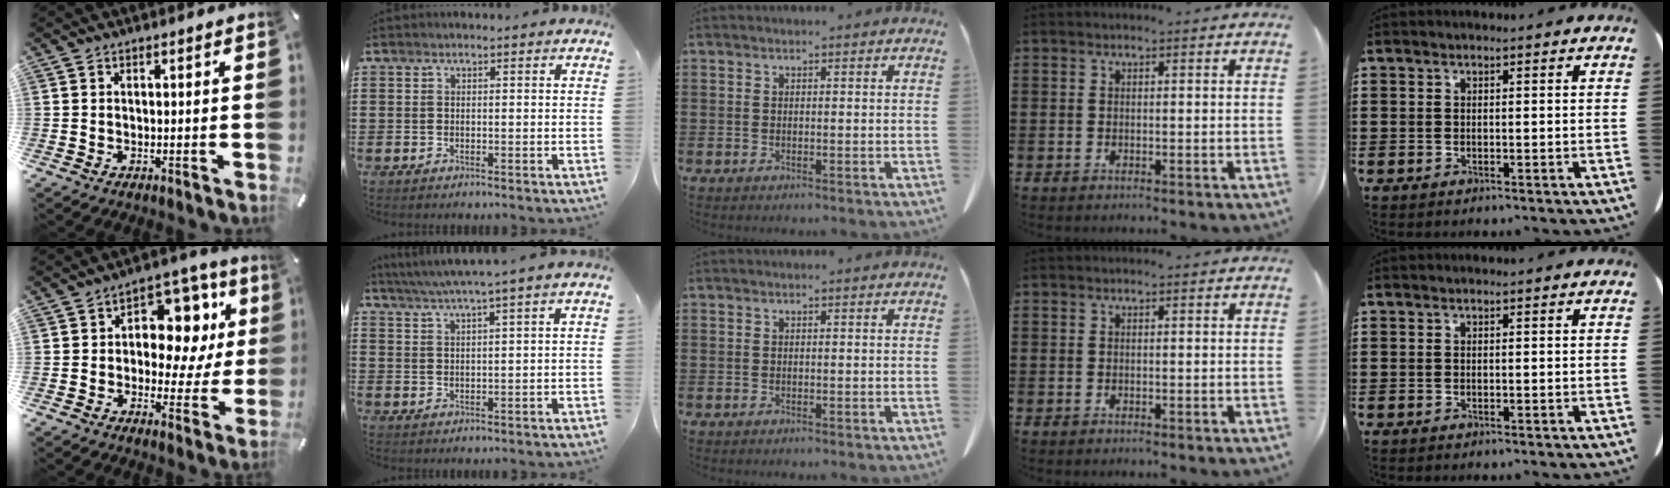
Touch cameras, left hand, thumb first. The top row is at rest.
{"thumb": {"total": 12.7, "force": [3.0, 9.1, 8.3], "torque": [-0.099, -0.025, 0.055]}, "index": {"total": 3.1, "force": [2.1, -0.6, 2.2], "torque": [-0.044, -0.005, 0.035]}}